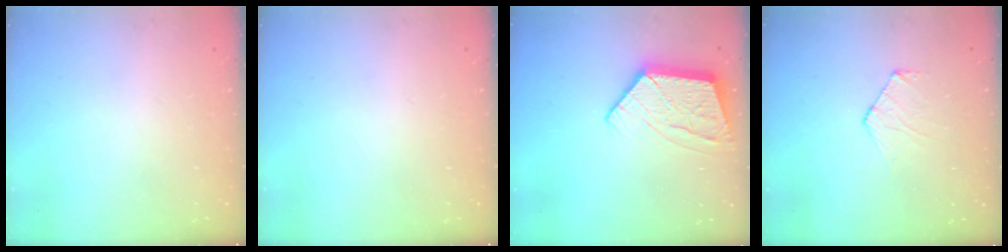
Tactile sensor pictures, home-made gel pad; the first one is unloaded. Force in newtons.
{"total": 0.0}
{"total": 13.0, "press": 12.9, "slide": 1.0}
{"total": 5.6, "press": 5.6, "slide": 0.5}